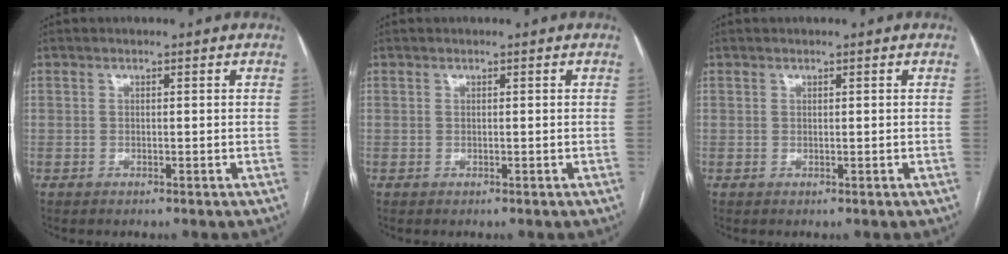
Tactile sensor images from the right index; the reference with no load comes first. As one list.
[{"total": 0.0}, {"total": 0.0}]